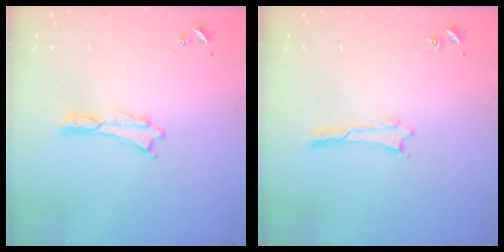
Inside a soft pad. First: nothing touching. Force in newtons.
{"total": 0.0}